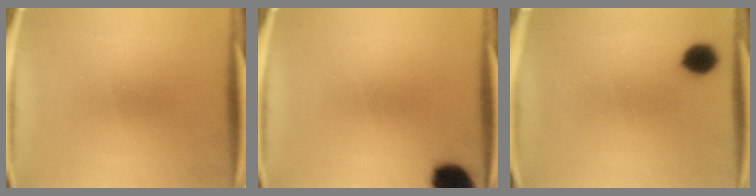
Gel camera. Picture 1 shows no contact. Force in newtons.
{"total": 9.6}
{"total": 6.2}